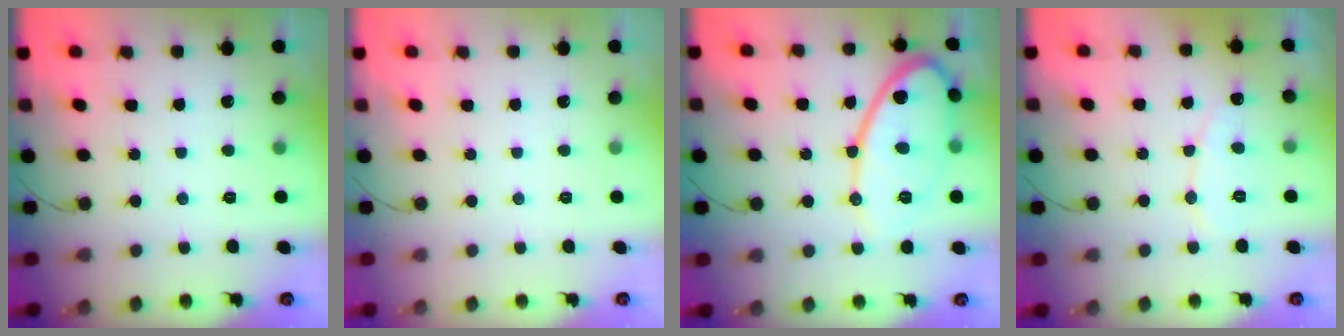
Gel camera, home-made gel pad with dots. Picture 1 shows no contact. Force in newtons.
{"total": 0.0}
{"total": 14.8, "press": 14.7, "slide": 0.9}
{"total": 5.7, "press": 5.7, "slide": 0.4}